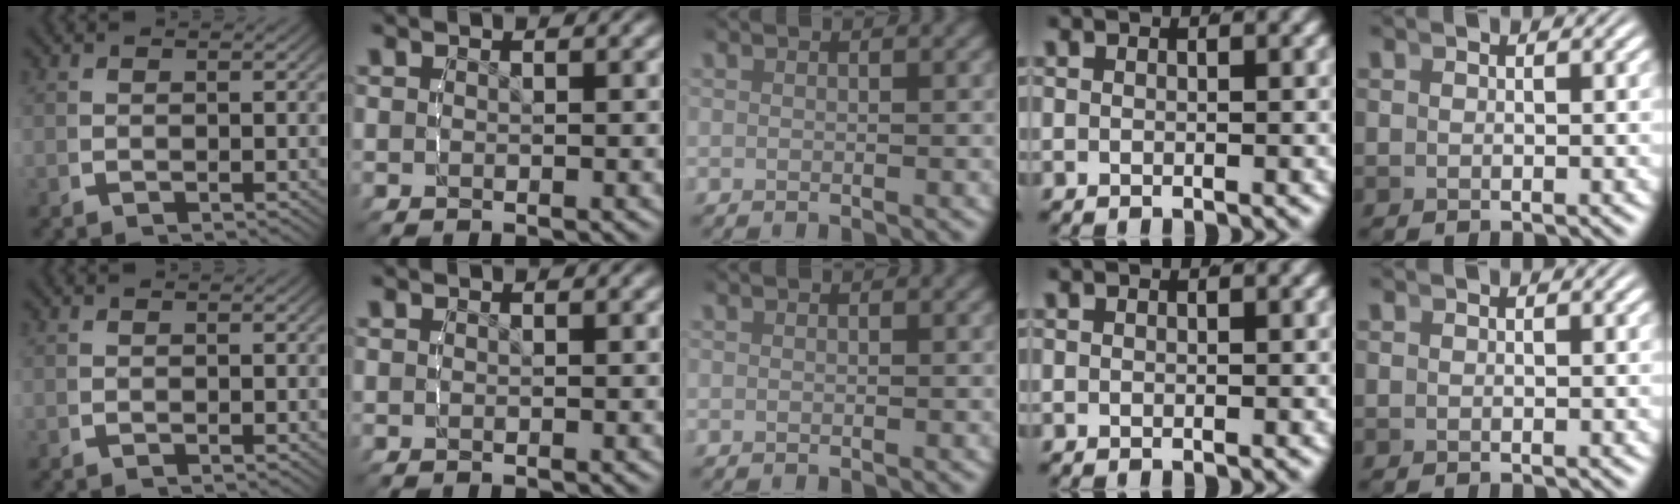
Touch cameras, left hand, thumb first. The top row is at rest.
{}